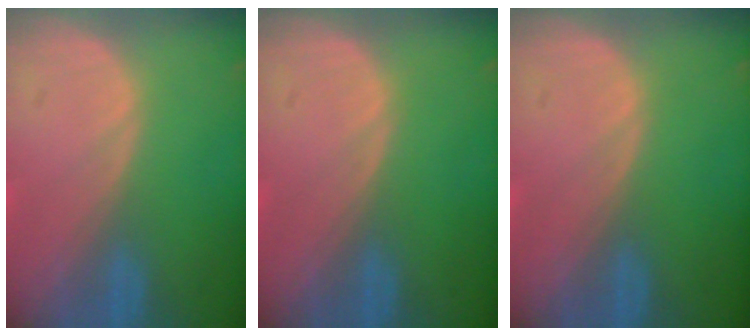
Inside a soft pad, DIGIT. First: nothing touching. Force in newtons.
{"total": 0.0}
{"total": 0.0}